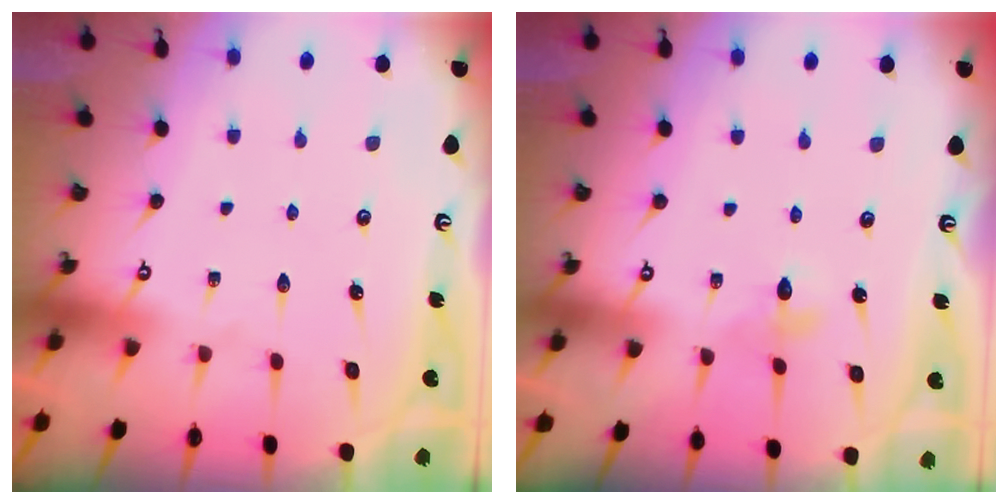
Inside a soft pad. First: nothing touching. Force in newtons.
{"total": 3.7, "press": 3.6, "slide": 0.5}